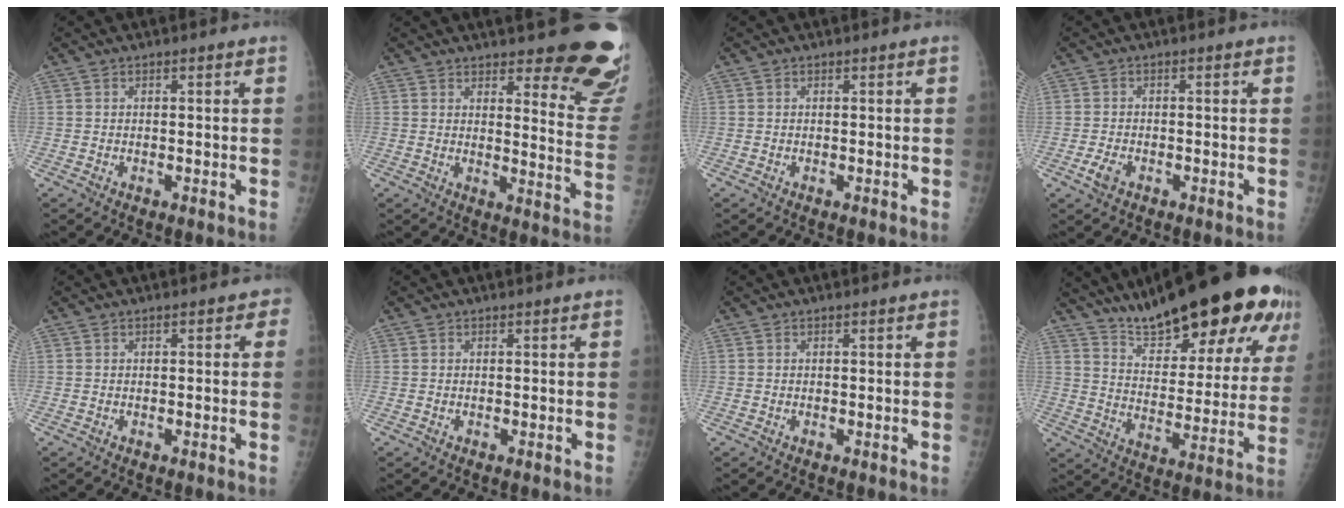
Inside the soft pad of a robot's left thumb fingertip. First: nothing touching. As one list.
[{"total": 16.5, "force": [12.9, 4.1, 9.4], "torque": [-0.072, -0.102, 0.143]}, {"total": 0.0}, {"total": 2.5, "force": [-1.4, 1.6, 1.4], "torque": [-0.029, 0.001, -0.024]}, {"total": 1.8, "force": [0.5, 1.1, 1.4], "torque": [-0.001, 0.005, -0.002]}, {"total": 0.0}, {"total": 0.0}, {"total": 25.6, "force": [17.5, 7.3, 17.1], "torque": [-0.218, -0.063, 0.262]}]